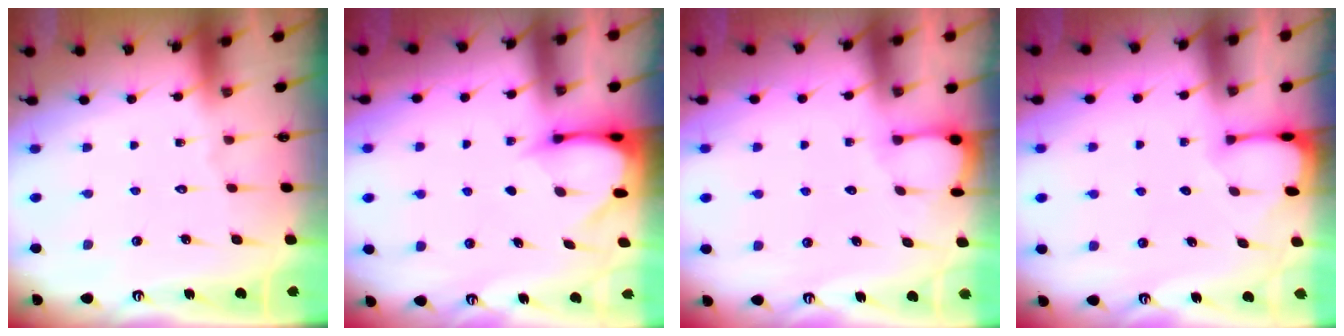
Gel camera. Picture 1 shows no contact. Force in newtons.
{"total": 3.4, "press": 3.4, "slide": 0.3}
{"total": 2.1, "press": 2.1, "slide": 0.2}
{"total": 1.2, "press": 1.2, "slide": 0.3}